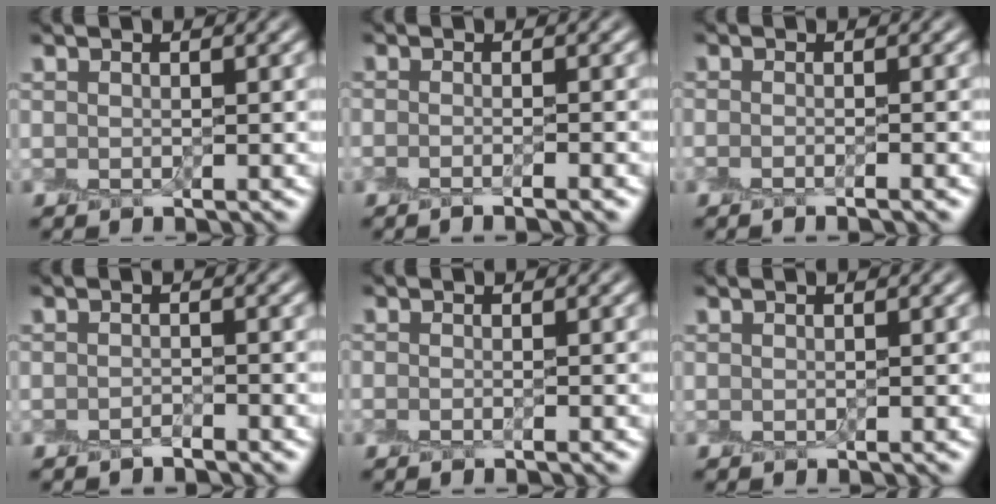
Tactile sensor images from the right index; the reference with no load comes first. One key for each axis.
{"total": 2.0, "fx": -1.1, "fy": 0.6, "fz": 1.5, "tx": -0.004, "ty": -0.004, "tz": -0.023}
{"total": 1.6, "fx": -0.8, "fy": 0.5, "fz": 1.2, "tx": -0.004, "ty": -0.005, "tz": -0.016}
{"total": 0.8, "fx": -0.8, "fy": 0.1, "fz": 0.1, "tx": 0.000, "ty": 0.001, "tz": -0.015}
{"total": 0.9, "fx": -0.4, "fy": 0.3, "fz": 0.7, "tx": -0.008, "ty": -0.006, "tz": -0.010}
{"total": 0.0}